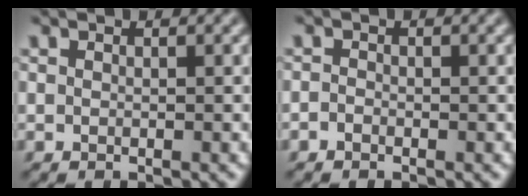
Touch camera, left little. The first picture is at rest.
{"total": 0.7, "force": [-0.5, 0.5, 0.3], "torque": [-0.006, -0.002, -0.014]}